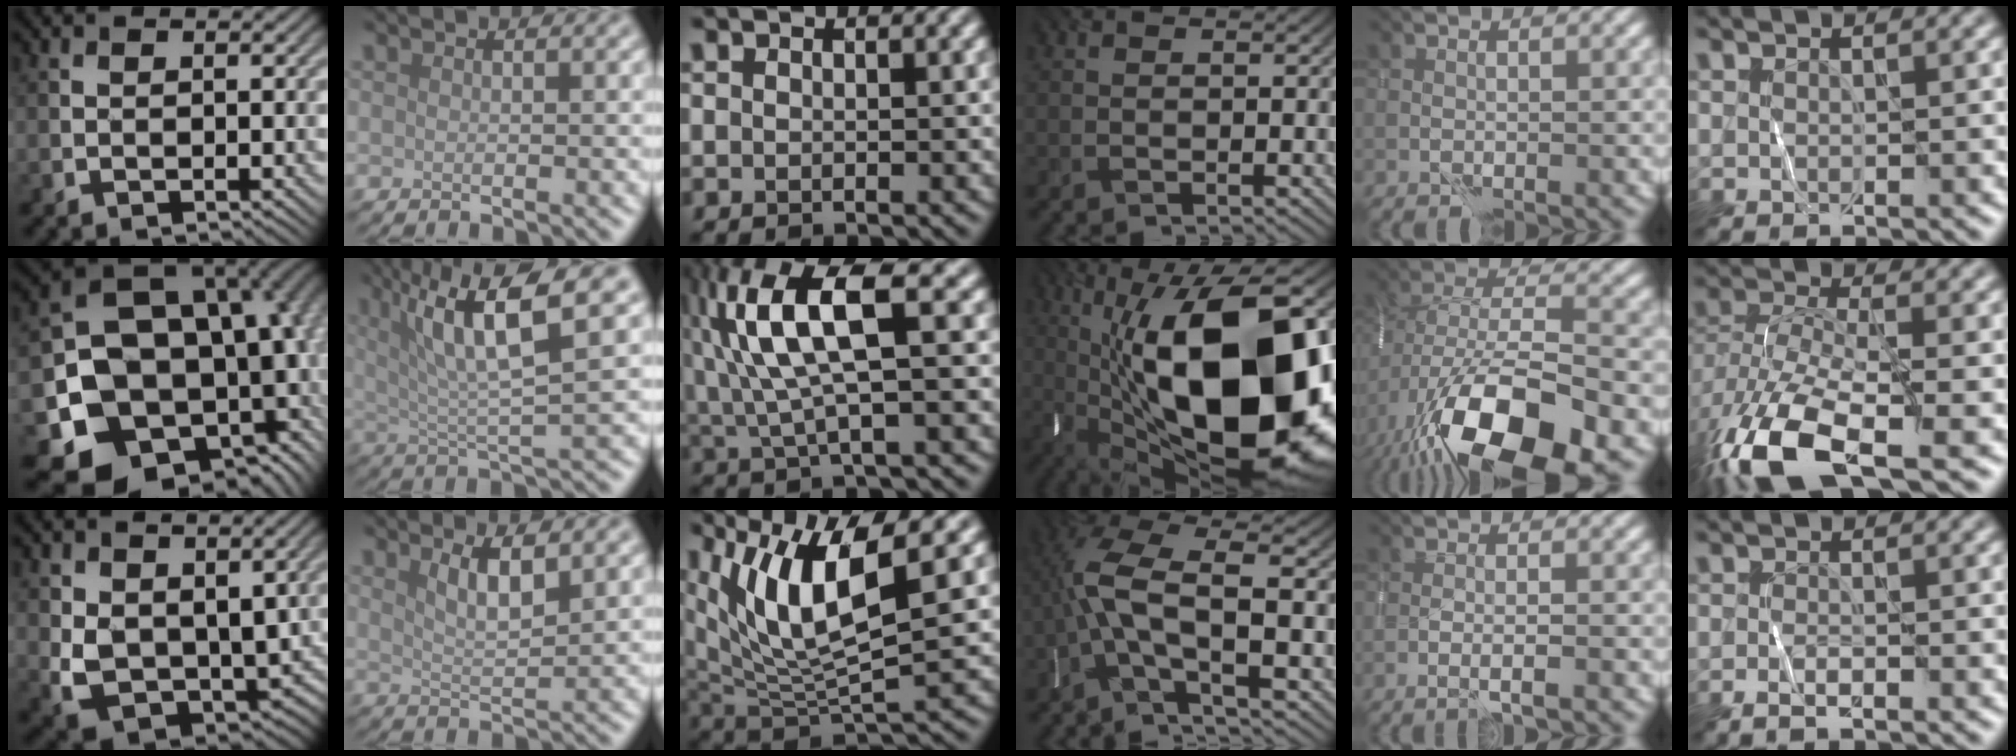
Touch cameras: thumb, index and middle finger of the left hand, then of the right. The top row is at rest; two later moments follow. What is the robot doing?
{"motion": "wrap", "object": "ribbon"}